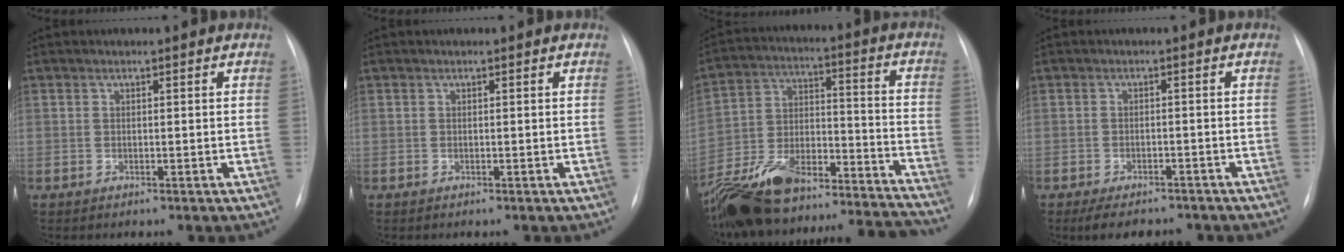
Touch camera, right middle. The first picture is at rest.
{"total": 0.0}
{"total": 24.3, "force": [-21.9, 3.8, 9.7], "torque": [-0.166, 0.028, -0.346]}
{"total": 6.9, "force": [-5.8, 2.7, 2.7], "torque": [-0.035, -0.003, -0.077]}